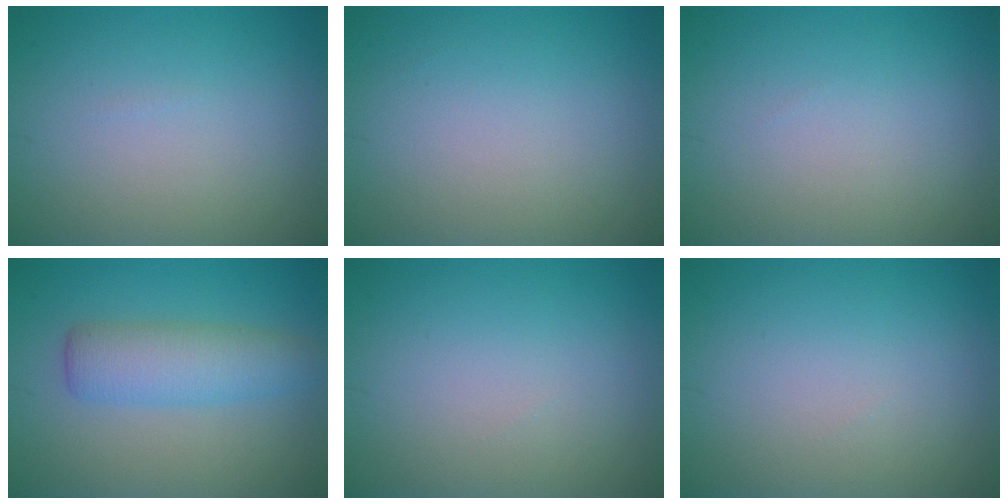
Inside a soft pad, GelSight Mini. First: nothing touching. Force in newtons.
{"total": 0.0}
{"total": 0.0}
{"total": 4.4, "press": 4.4, "slide": 0.2}
{"total": 0.0}
{"total": 0.0}